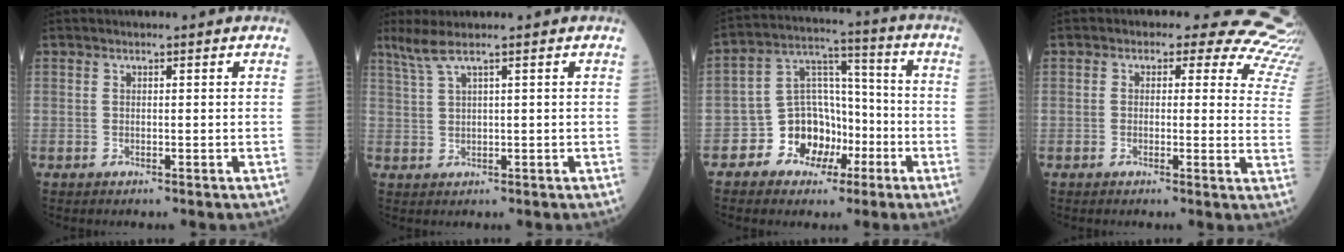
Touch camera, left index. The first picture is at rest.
{"total": 4.2, "force": [3.2, -1.0, 2.6], "torque": [-0.070, 0.008, 0.074]}
{"total": 10.0, "force": [-4.3, 7.5, 5.0], "torque": [-0.102, 0.031, -0.069]}
{"total": 14.3, "force": [12.4, 6.8, 2.0], "torque": [-0.008, -0.005, 0.116]}